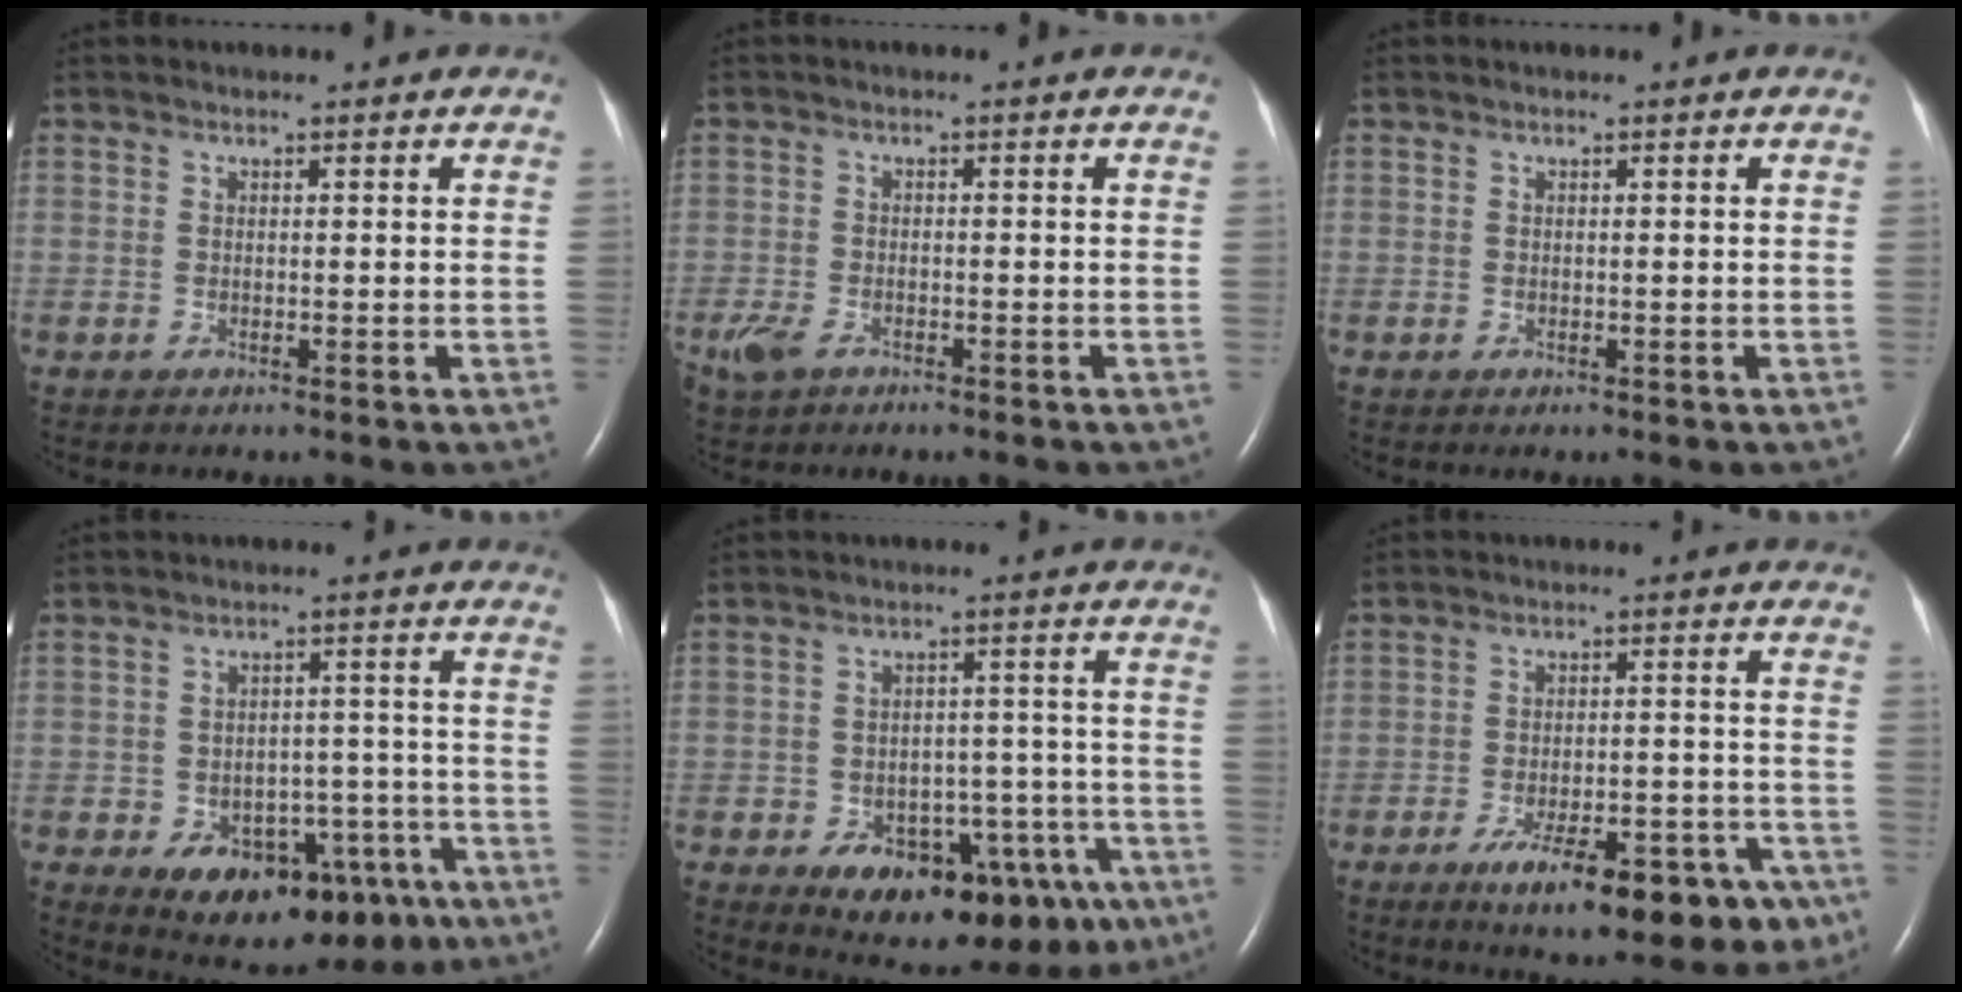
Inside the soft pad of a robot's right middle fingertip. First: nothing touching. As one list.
[{"total": 3.8, "force": [-2.4, 2.1, 2.2], "torque": [-0.051, -0.005, -0.039]}, {"total": 0.0}, {"total": 14.7, "force": [-8.3, 8.2, 8.9], "torque": [-0.111, 0.029, -0.106]}, {"total": 17.0, "force": [-9.6, 8.5, 11.1], "torque": [-0.106, 0.037, -0.123]}, {"total": 15.1, "force": [-9.6, 4.9, 10.6], "torque": [-0.098, 0.016, -0.131]}]